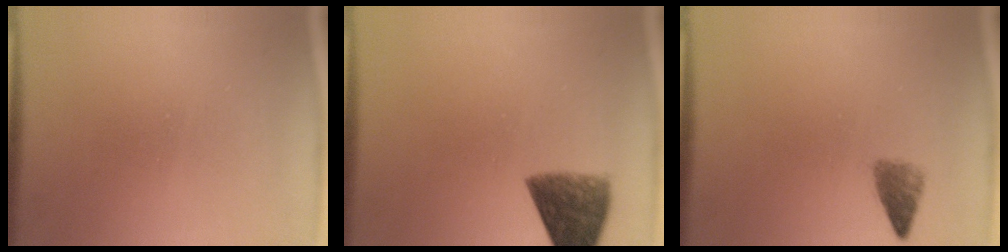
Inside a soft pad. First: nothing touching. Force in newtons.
{"total": 7.2}
{"total": 2.2}